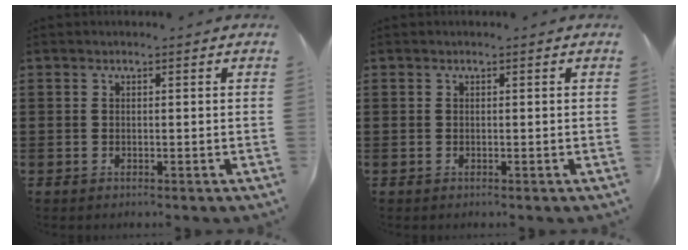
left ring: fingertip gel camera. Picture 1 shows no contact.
{"total": 0.0}